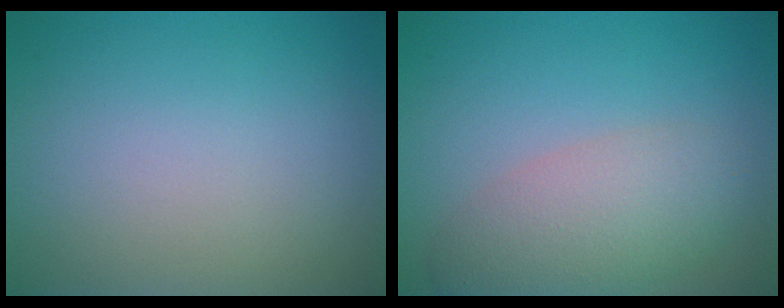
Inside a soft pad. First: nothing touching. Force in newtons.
{"total": 5.0, "press": 4.9, "slide": 0.4}